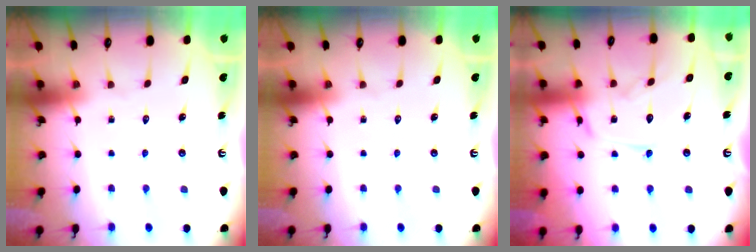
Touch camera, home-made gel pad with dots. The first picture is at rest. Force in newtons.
{"total": 0.0}
{"total": 13.0, "press": 13.0, "slide": 0.8}